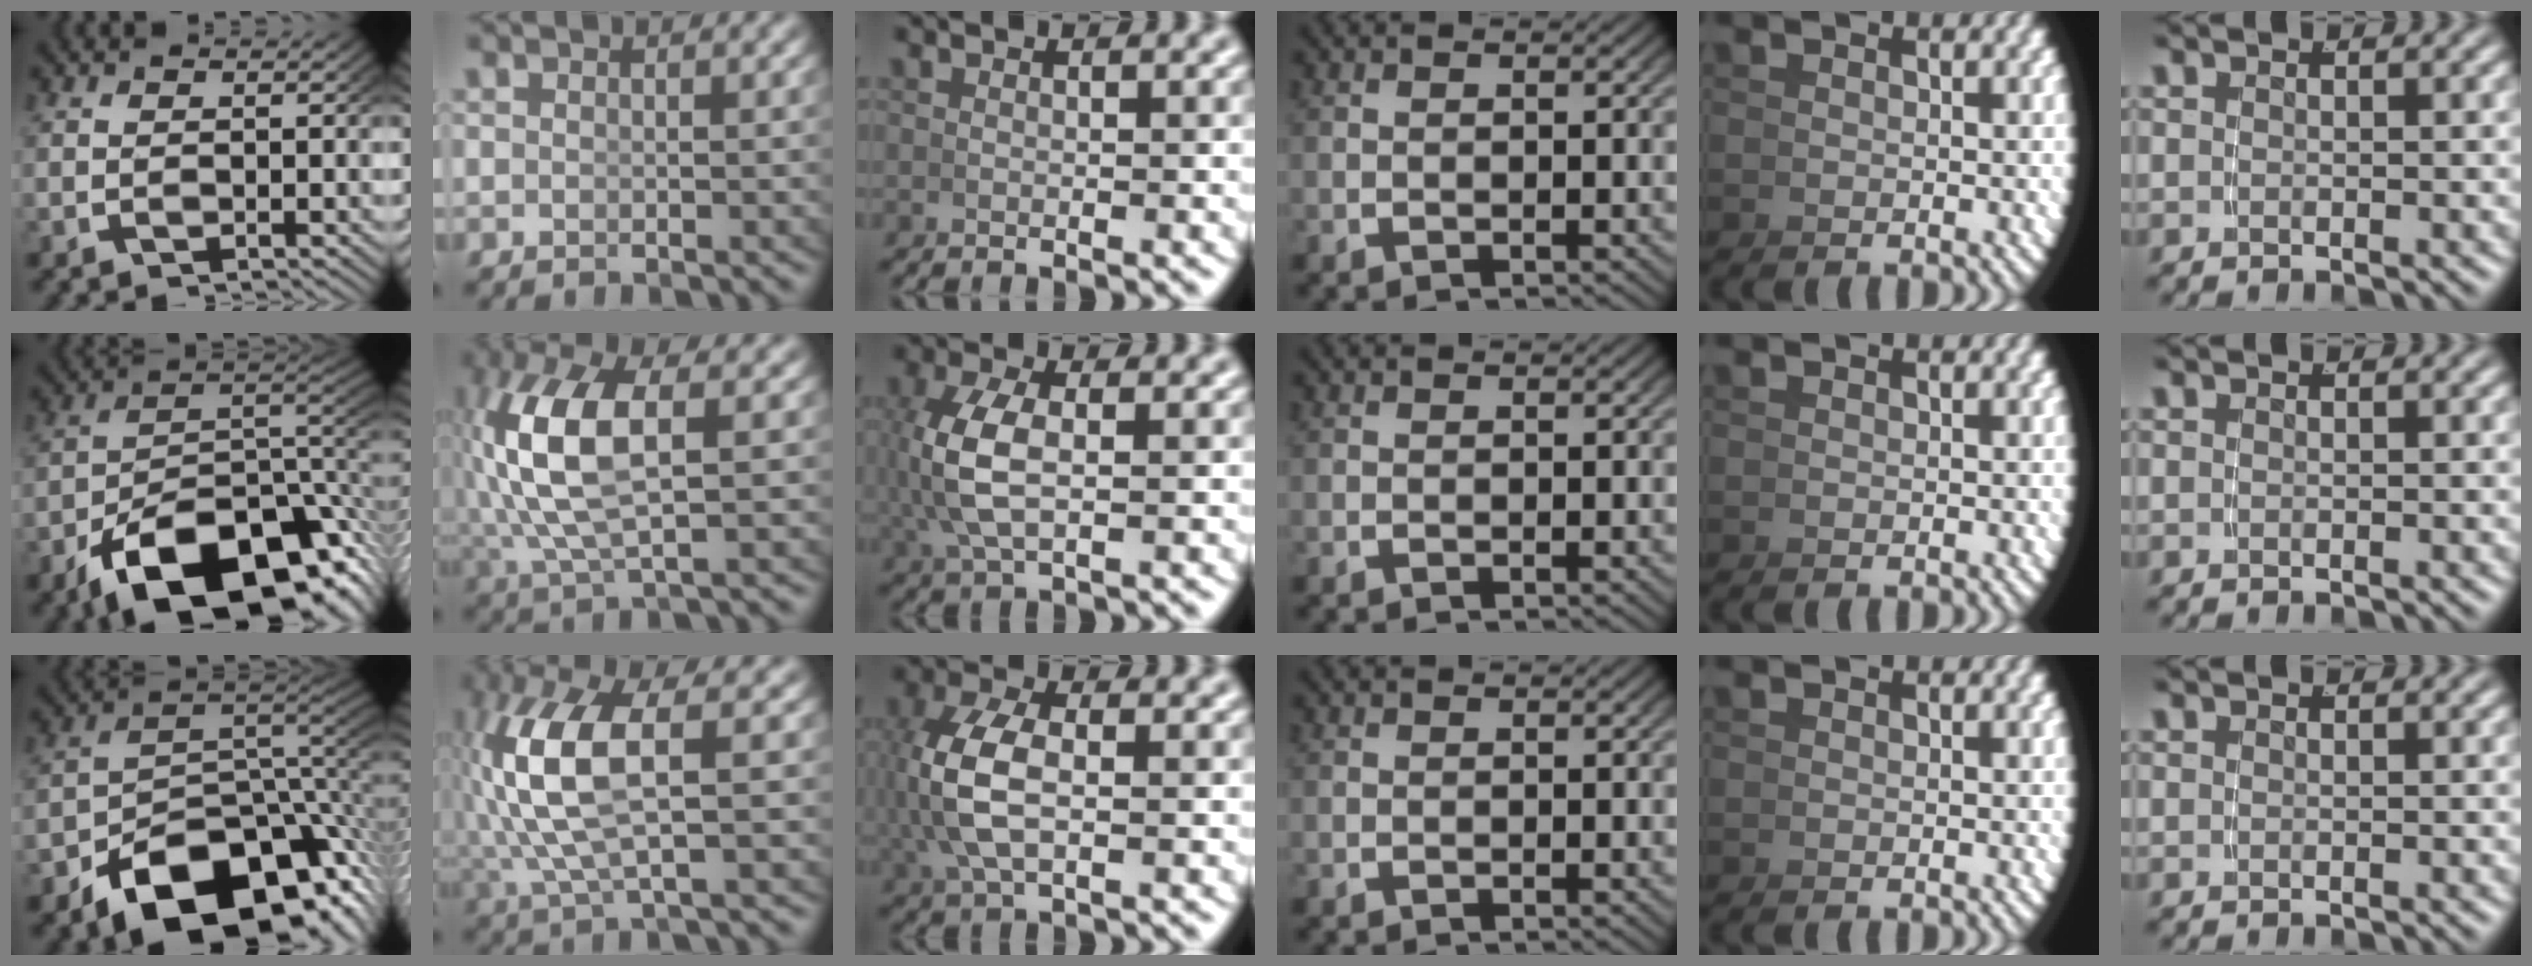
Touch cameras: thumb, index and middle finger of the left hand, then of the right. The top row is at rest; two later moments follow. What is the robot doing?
{"motion": "lift_and_place", "object": "bowl"}